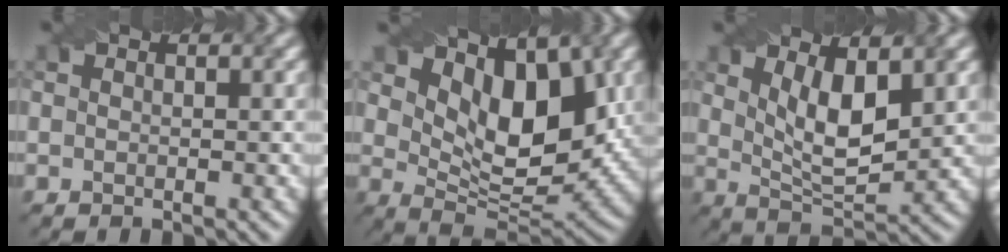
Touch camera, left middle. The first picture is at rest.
{"total": 8.7, "force": [3.9, 4.3, 6.5], "torque": [-0.112, -0.010, 0.066]}
{"total": 5.4, "force": [1.9, 2.0, 4.6], "torque": [-0.089, -0.012, 0.039]}